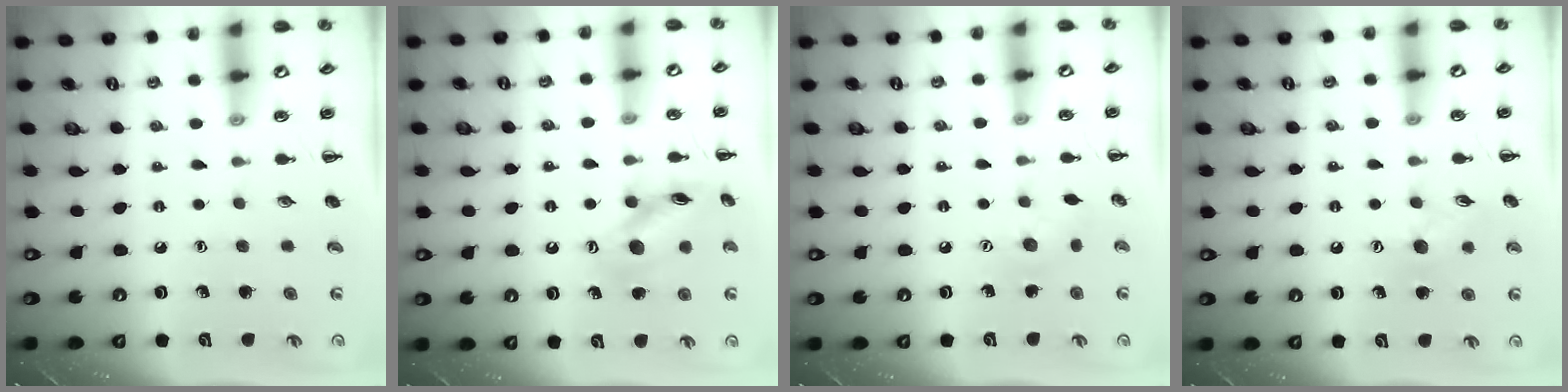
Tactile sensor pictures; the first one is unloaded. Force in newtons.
{"total": 13.7, "press": 13.7, "slide": 0.9}
{"total": 5.1, "press": 5.0, "slide": 1.1}
{"total": 7.8, "press": 7.7, "slide": 0.8}